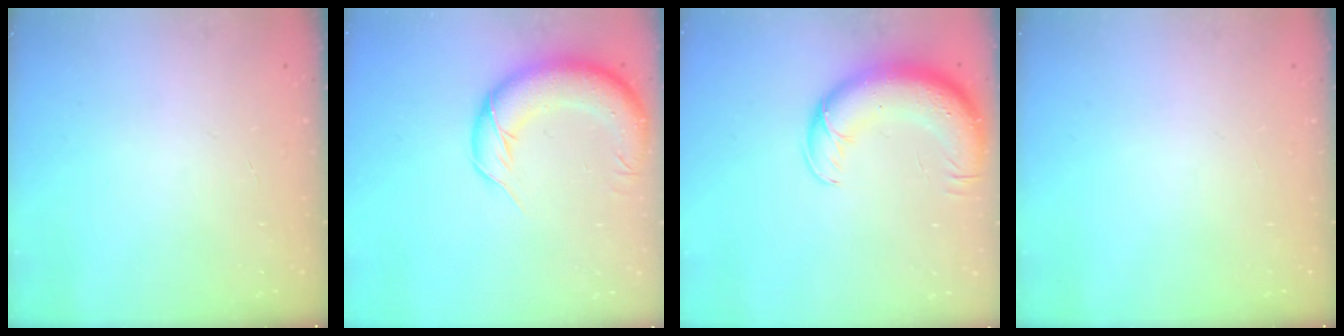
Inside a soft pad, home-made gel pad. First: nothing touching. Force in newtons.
{"total": 13.7, "press": 13.3, "slide": 3.1}
{"total": 13.5, "press": 13.1, "slide": 3.4}
{"total": 0.0}